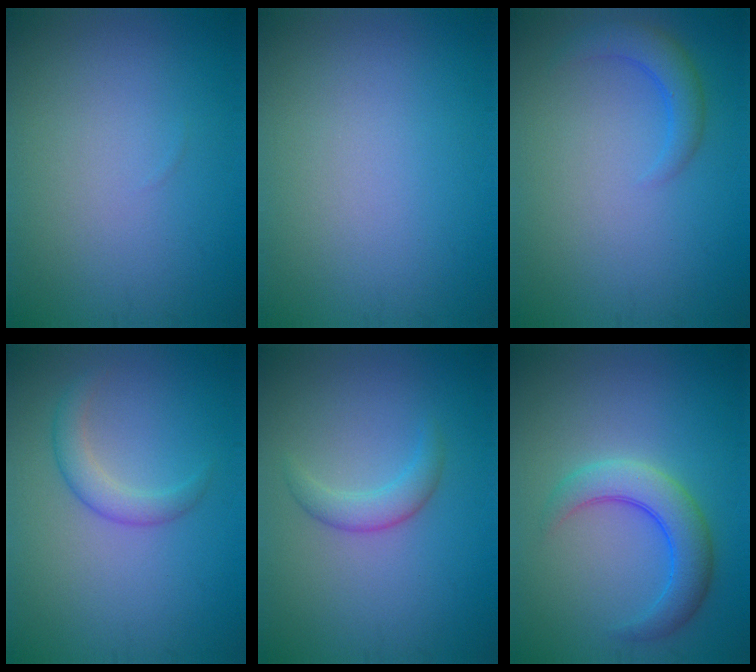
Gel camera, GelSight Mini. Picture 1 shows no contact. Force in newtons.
{"total": 0.0}
{"total": 2.6, "press": 2.5, "slide": 0.2}
{"total": 2.3, "press": 2.3, "slide": 0.0}
{"total": 2.1, "press": 2.1, "slide": 0.2}
{"total": 4.5, "press": 4.5, "slide": 0.3}